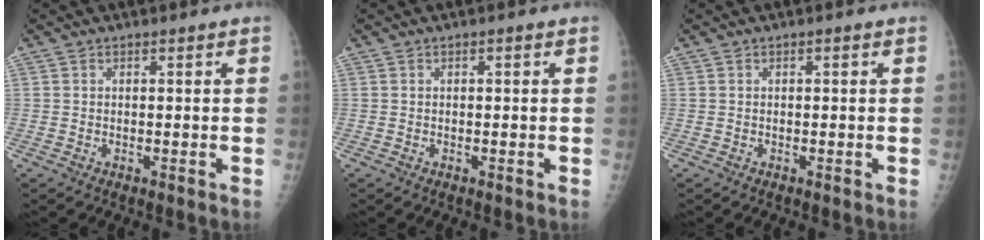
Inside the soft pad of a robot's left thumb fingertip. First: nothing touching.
{"total": 0.0}
{"total": 0.0}